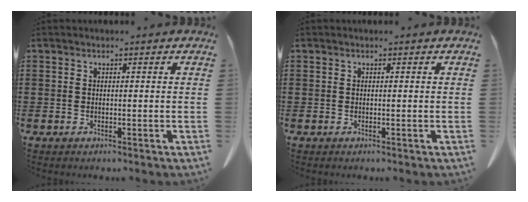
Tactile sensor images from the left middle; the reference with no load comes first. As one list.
[{"total": 0.0}]